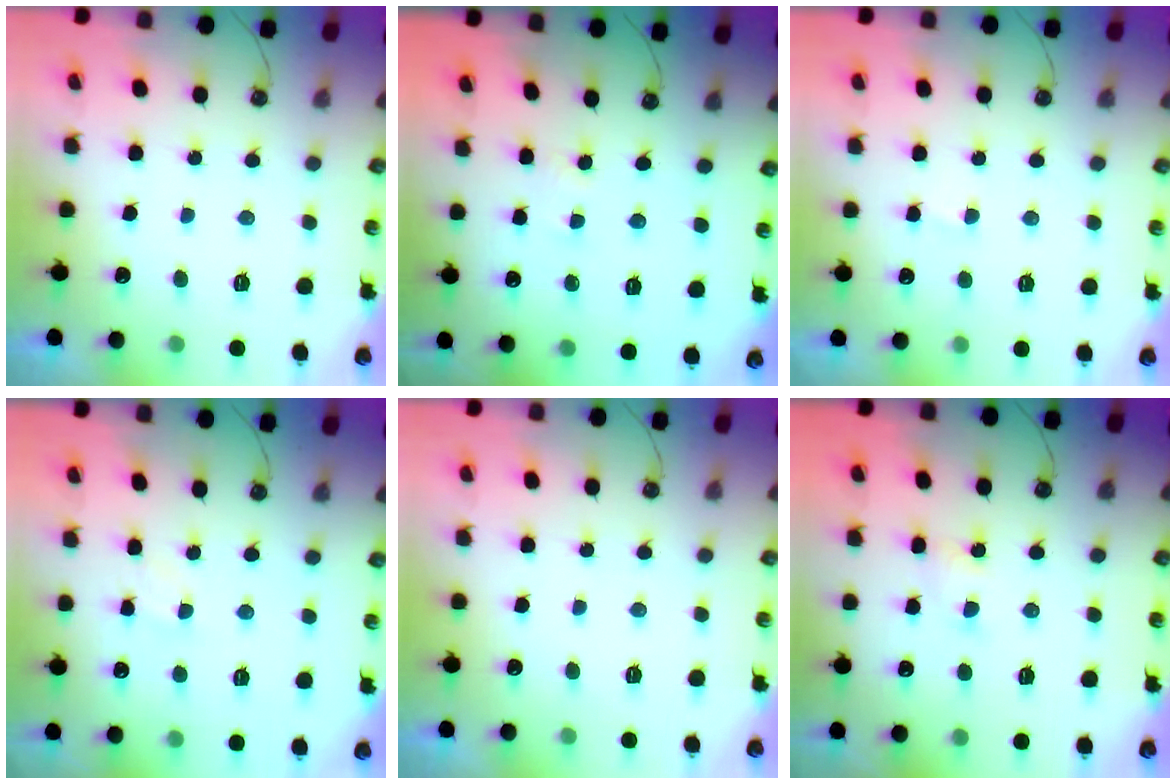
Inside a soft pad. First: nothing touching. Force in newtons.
{"total": 2.8, "press": 2.8, "slide": 0.3}
{"total": 1.4, "press": 1.3, "slide": 0.2}
{"total": 4.6, "press": 4.5, "slide": 0.6}
{"total": 0.0}
{"total": 4.8, "press": 4.8, "slide": 0.6}